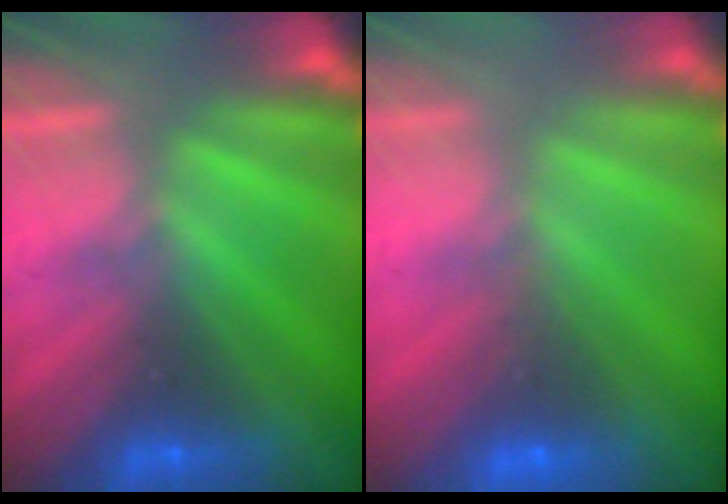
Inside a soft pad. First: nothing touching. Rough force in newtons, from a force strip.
{"total": 5.1}